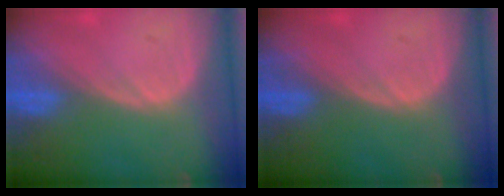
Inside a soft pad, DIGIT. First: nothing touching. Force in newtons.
{"total": 0.0}